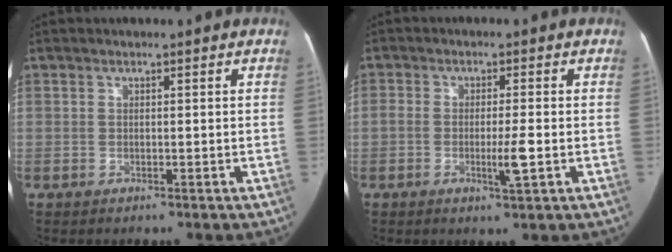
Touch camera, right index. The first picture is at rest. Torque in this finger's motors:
{"motor_torque": [0.60, -0.10, 0.24, 0.08]}